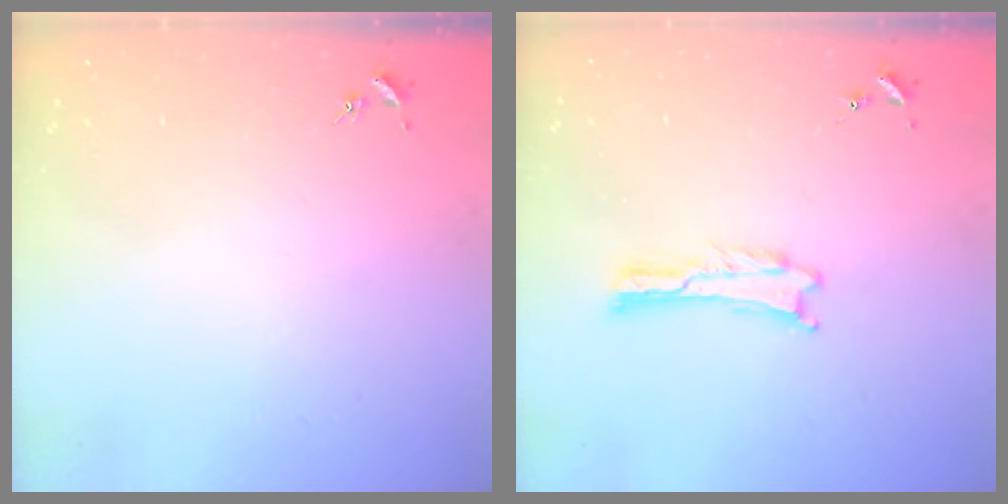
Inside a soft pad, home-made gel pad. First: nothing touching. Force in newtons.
{"total": 0.0}